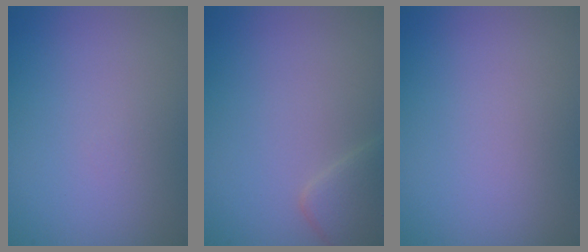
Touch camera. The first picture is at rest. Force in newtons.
{"total": 2.6, "press": 2.6, "slide": 0.1}
{"total": 0.0}